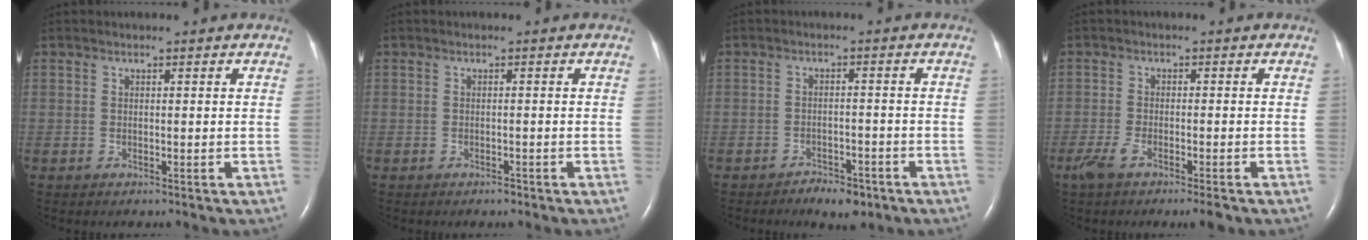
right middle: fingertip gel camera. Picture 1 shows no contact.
{"total": 0.7, "force": [-0.6, 0.3, 0.3], "torque": [-0.006, 0.000, -0.008]}
{"total": 4.2, "force": [-3.1, 1.8, 2.1], "torque": [-0.034, 0.001, -0.042]}
{"total": 4.8, "force": [-3.3, 0.7, 3.5], "torque": [-0.066, -0.011, -0.058]}